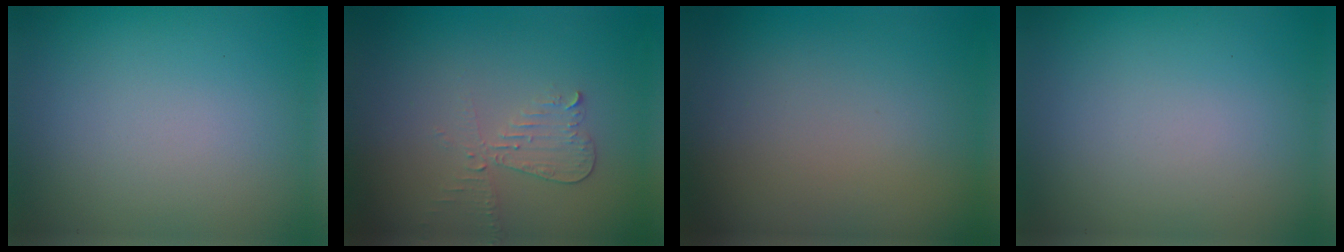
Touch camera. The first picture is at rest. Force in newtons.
{"total": 2.1, "press": 2.1, "slide": 0.1}
{"total": 0.0}
{"total": 0.0}